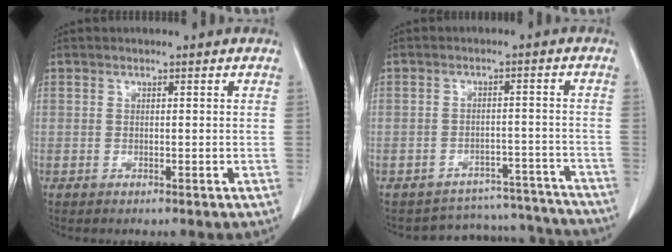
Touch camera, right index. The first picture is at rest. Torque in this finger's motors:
{"motor_torque": [-0.68, -0.52, -0.11, -0.05]}